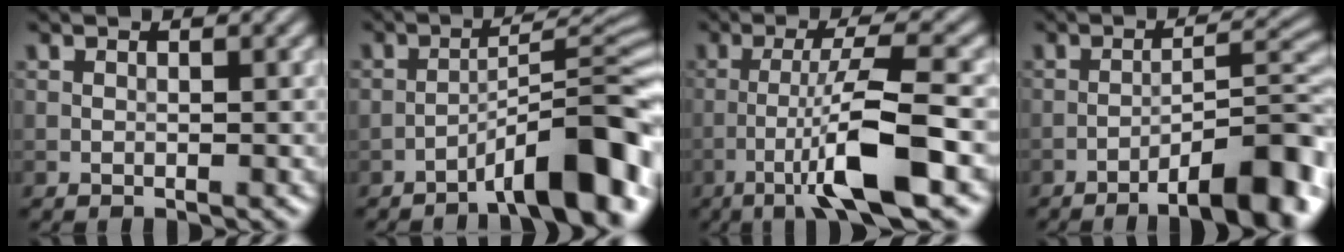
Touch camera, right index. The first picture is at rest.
{"total": 8.6, "force": [-5.4, 1.6, 6.5], "torque": [-0.087, 0.024, -0.085]}
{"total": 7.6, "force": [-3.1, 0.5, 7.0], "torque": [-0.123, 0.016, -0.059]}
{"total": 9.4, "force": [-6.0, 2.0, 6.9], "torque": [-0.089, 0.017, -0.090]}